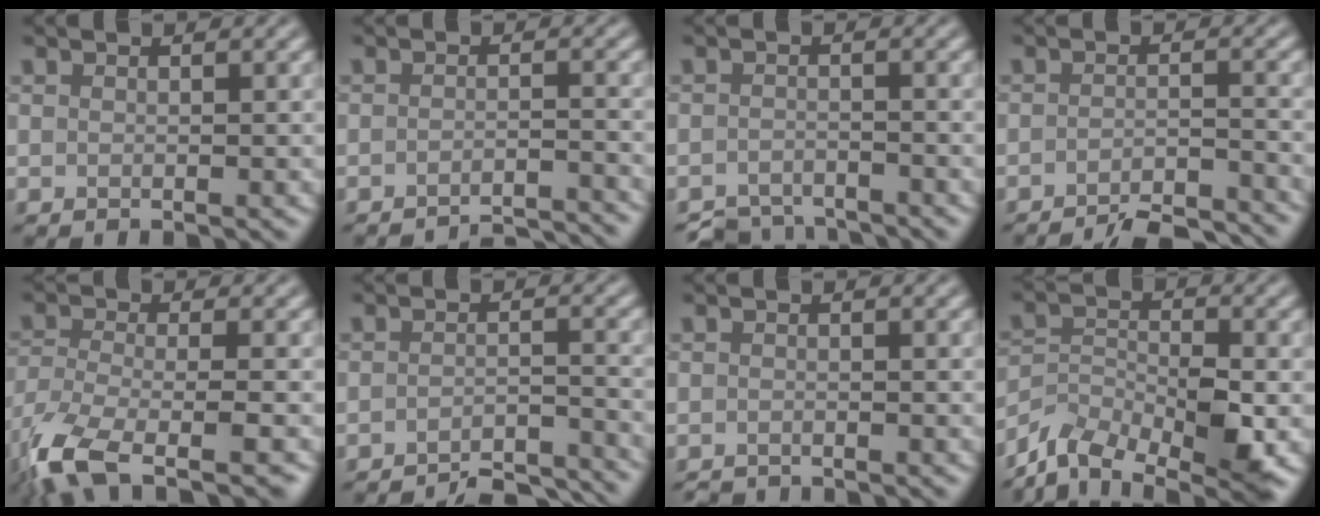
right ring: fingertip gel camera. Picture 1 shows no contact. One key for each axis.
{"total": 5.2, "fx": -5.0, "fy": 0.3, "fz": 1.4, "tx": -0.019, "ty": 0.006, "tz": -0.069}
{"total": 4.4, "fx": -4.2, "fy": 1.0, "fz": 0.7, "tx": -0.009, "ty": -0.006, "tz": -0.078}
{"total": 6.4, "fx": -5.8, "fy": 0.8, "fz": 2.5, "tx": -0.037, "ty": 0.002, "tz": -0.089}
{"total": 11.0, "fx": -7.7, "fy": 3.3, "fz": 7.2, "tx": -0.160, "ty": -0.036, "tz": -0.139}
{"total": 5.7, "fx": -5.3, "fy": 0.7, "fz": 1.9, "tx": -0.024, "ty": 0.001, "tz": -0.077}
{"total": 1.6, "fx": -1.6, "fy": 0.1, "fz": 0.1, "tx": -0.001, "ty": -0.004, "tz": -0.033}
{"total": 8.4, "fx": -5.8, "fy": 3.7, "fz": 4.8, "tx": -0.081, "ty": 0.002, "tz": -0.112}